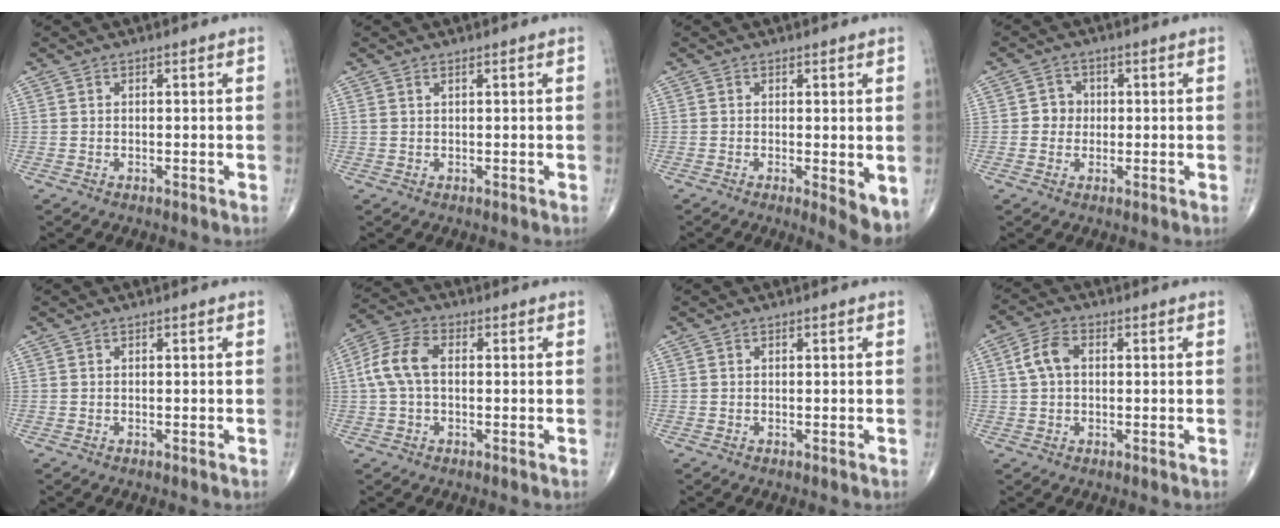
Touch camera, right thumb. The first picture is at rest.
{"total": 0.7, "force": [0.5, 0.2, 0.5], "torque": [-0.015, 0.007, 0.013]}
{"total": 5.1, "force": [-0.8, 1.6, 4.8], "torque": [-0.066, -0.015, -0.011]}
{"total": 3.4, "force": [0.0, 3.2, 1.1], "torque": [0.006, 0.008, -0.006]}
{"total": 0.0}
{"total": 8.1, "force": [0.5, 4.9, 6.5], "torque": [-0.143, 0.025, 0.004]}
{"total": 0.0}
{"total": 5.5, "force": [0.9, 3.6, 4.1], "torque": [-0.085, 0.016, 0.013]}